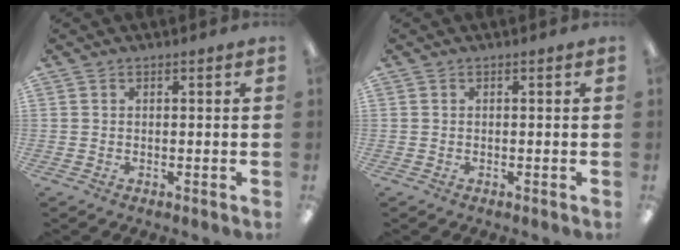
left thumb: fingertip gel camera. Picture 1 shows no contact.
{"total": 0.0}